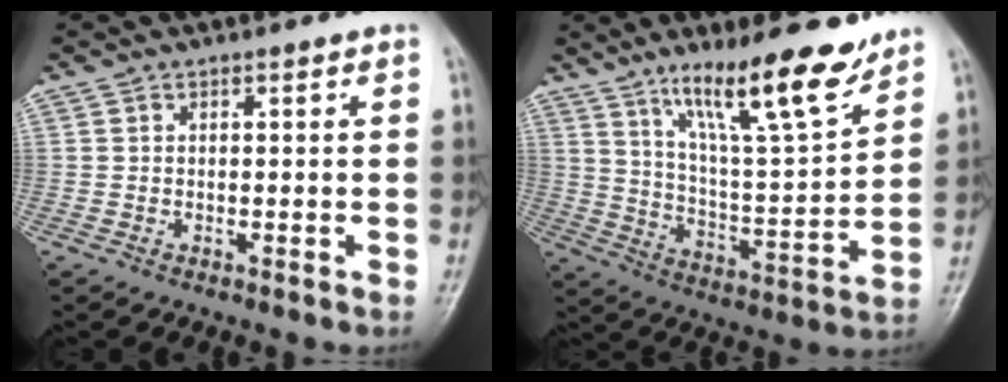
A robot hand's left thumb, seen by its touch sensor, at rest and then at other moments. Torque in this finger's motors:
{"motor_torque": [0.76, 0.40, 1.47, -1.29, 0.37]}